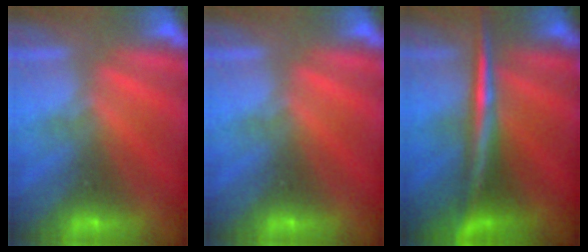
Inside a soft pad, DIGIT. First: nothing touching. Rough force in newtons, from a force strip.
{"total": 0.0}
{"total": 2.9}